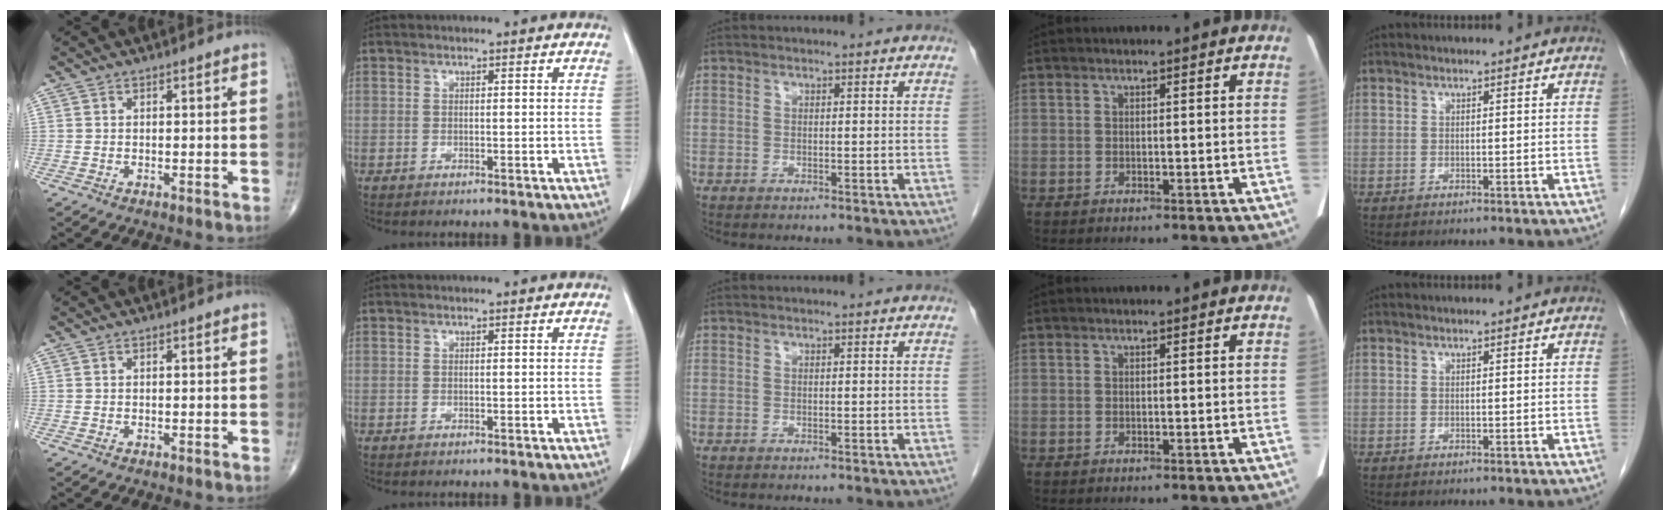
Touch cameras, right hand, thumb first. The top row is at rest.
{}